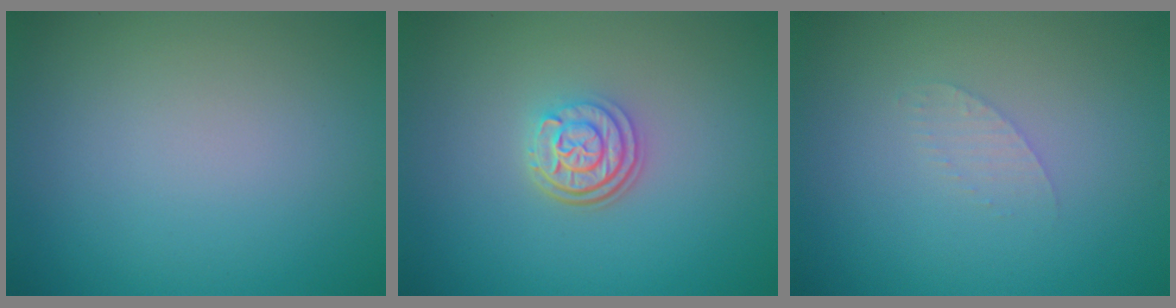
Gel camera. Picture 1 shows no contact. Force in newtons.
{"total": 3.0, "press": 2.4, "slide": 1.8}
{"total": 1.0, "press": 1.0, "slide": 0.1}